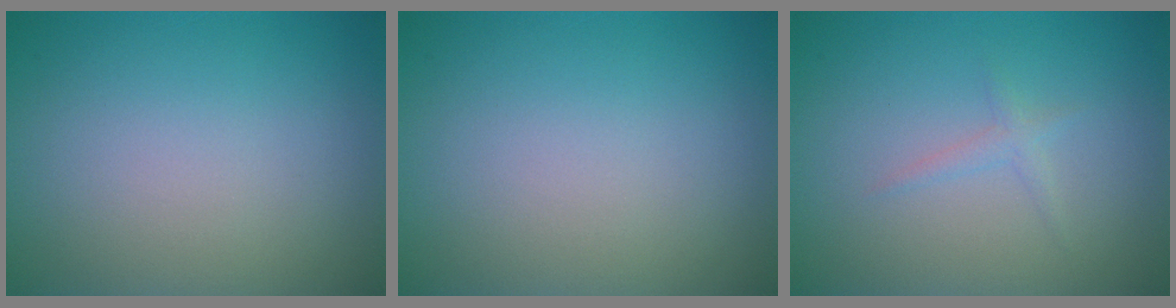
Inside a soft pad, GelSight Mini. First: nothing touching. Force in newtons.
{"total": 0.0}
{"total": 0.9, "press": 0.9, "slide": 0.0}